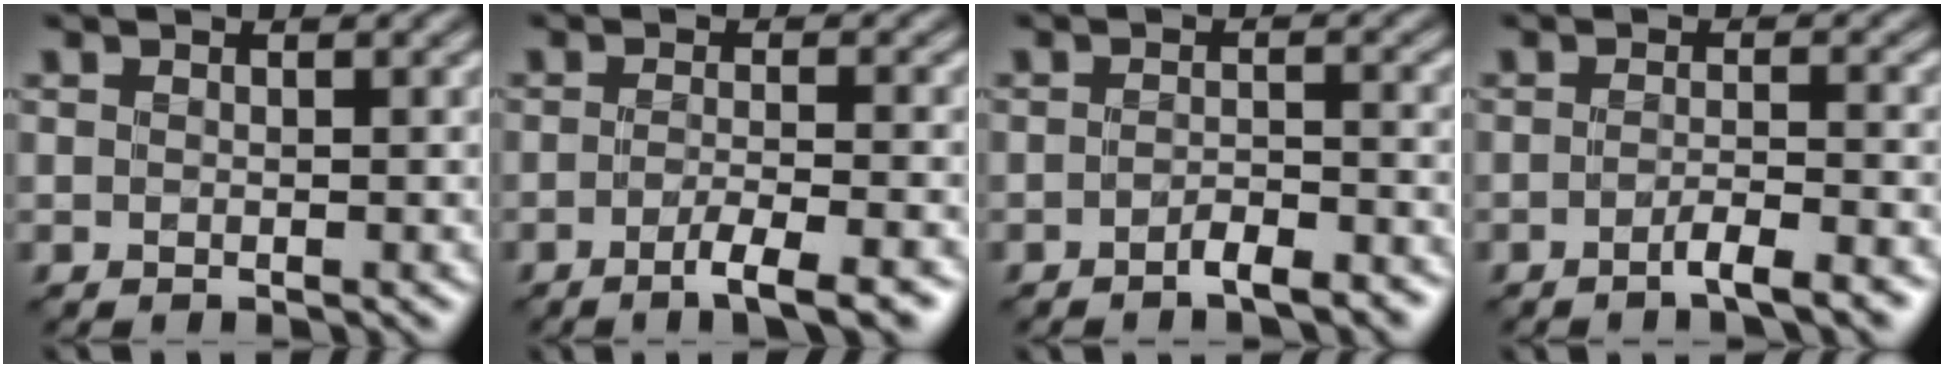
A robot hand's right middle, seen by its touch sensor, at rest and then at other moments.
{"total": 4.1, "force": [-2.4, 0.7, 3.2], "torque": [-0.048, 0.002, -0.045]}
{"total": 2.5, "force": [-1.9, 0.6, 1.5], "torque": [-0.027, 0.004, -0.035]}
{"total": 2.8, "force": [-1.7, 0.4, 2.1], "torque": [-0.029, 0.006, -0.040]}